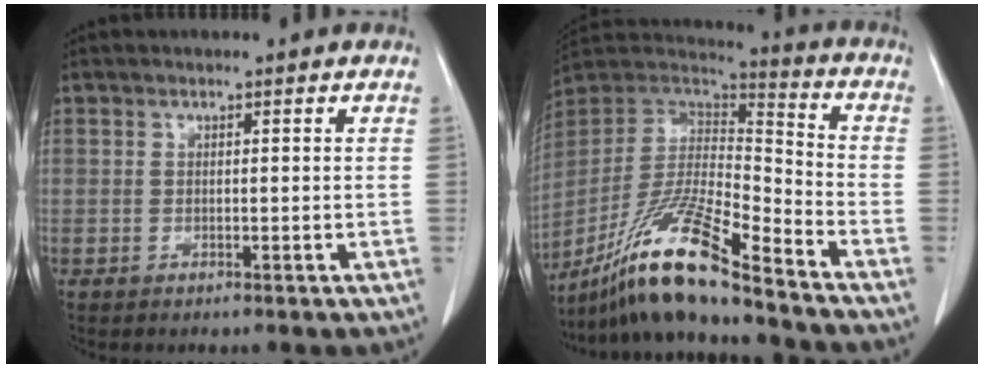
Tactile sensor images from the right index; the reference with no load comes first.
{"total": 18.3, "force": [-14.2, 0.7, 11.5], "torque": [-0.237, -0.010, -0.267]}